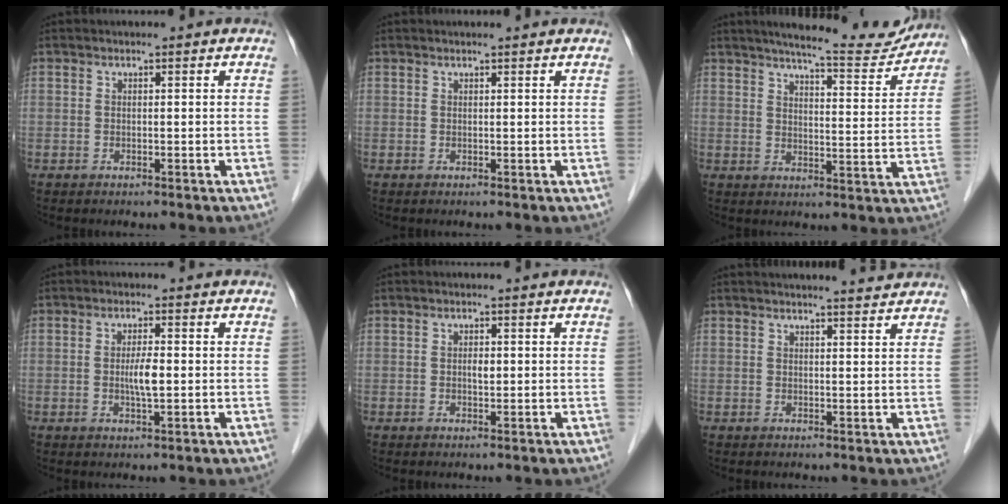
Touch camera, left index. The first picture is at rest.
{"total": 1.9, "force": [1.9, 0.1, 0.5], "torque": [-0.010, 0.010, 0.021]}
{"total": 12.6, "force": [11.8, 1.3, 4.4], "torque": [-0.057, -0.015, 0.148]}
{"total": 3.1, "force": [-0.2, 0.4, 3.1], "torque": [-0.059, -0.003, -0.002]}
{"total": 1.2, "force": [0.1, 0.5, 1.0], "torque": [-0.018, 0.000, 0.003]}
{"total": 3.9, "force": [3.7, -0.2, 1.1], "torque": [-0.020, 0.003, 0.044]}